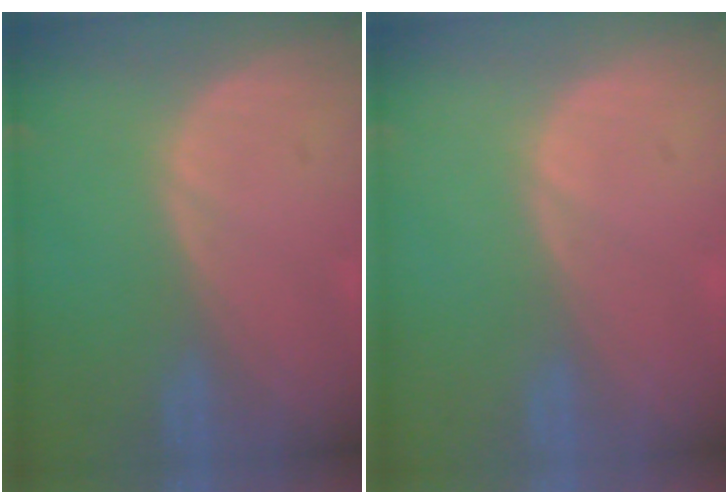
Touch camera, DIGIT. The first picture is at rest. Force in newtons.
{"total": 0.0}